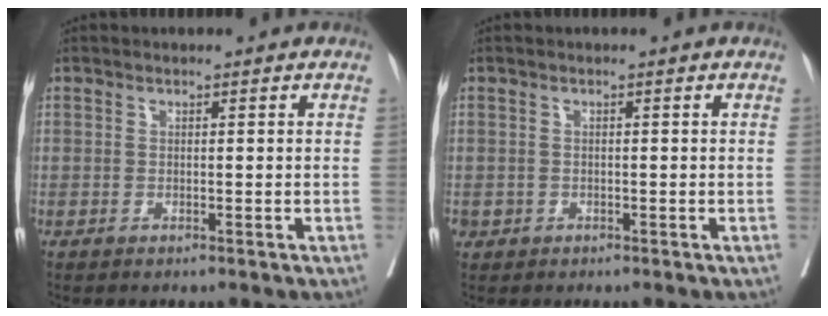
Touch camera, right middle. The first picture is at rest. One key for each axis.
{"total": 1.2, "fx": -0.4, "fy": 1.1, "fz": 0.2, "tx": -0.002, "ty": 0.004, "tz": -0.004}